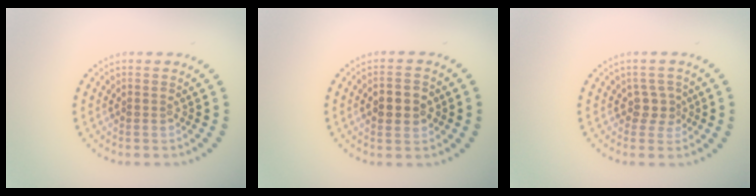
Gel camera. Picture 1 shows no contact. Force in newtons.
{"total": 3.1, "press": 3.1, "slide": 0.1}
{"total": 1.6, "press": 1.2, "slide": 1.1}